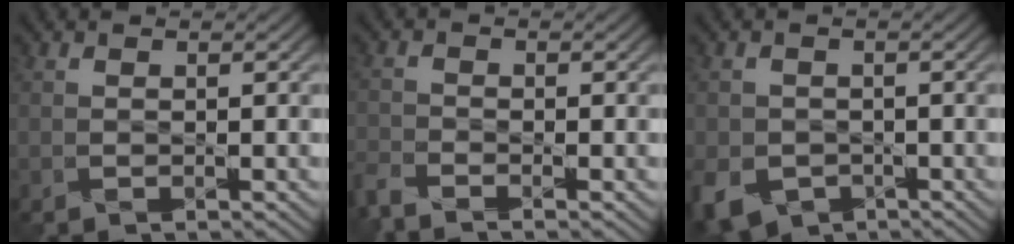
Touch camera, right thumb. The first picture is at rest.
{"total": 3.4, "force": [-3.0, 0.7, 1.5], "torque": [-0.040, -0.014, -0.072]}
{"total": 5.9, "force": [-2.8, 4.6, 2.4], "torque": [-0.061, -0.023, -0.047]}